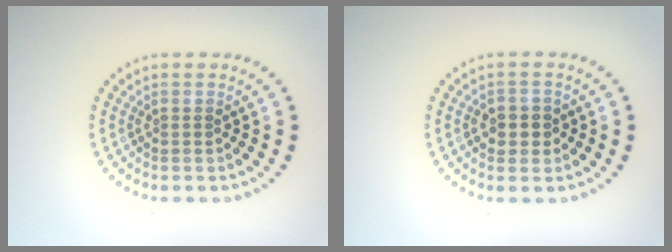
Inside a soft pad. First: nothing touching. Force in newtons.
{"total": 2.3, "press": 2.2, "slide": 0.5}